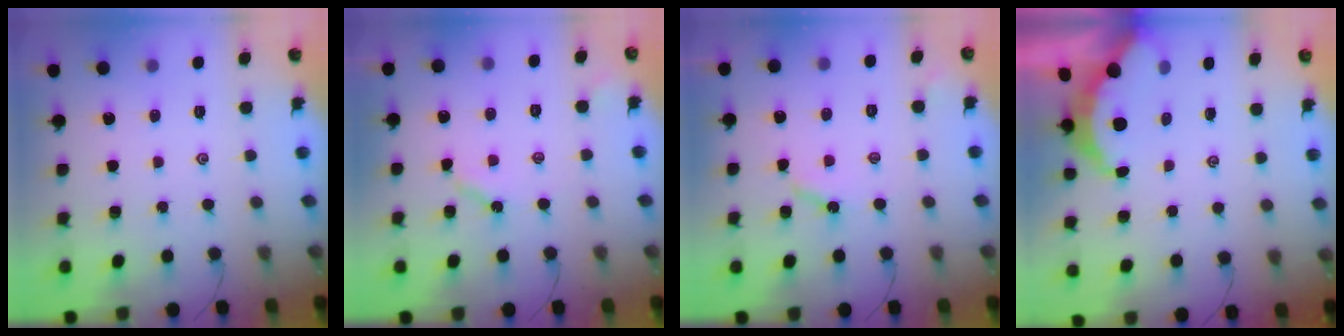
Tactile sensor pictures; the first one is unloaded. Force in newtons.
{"total": 3.7, "press": 3.7, "slide": 0.1}
{"total": 3.9, "press": 3.8, "slide": 0.6}
{"total": 3.6, "press": 3.6, "slide": 0.4}